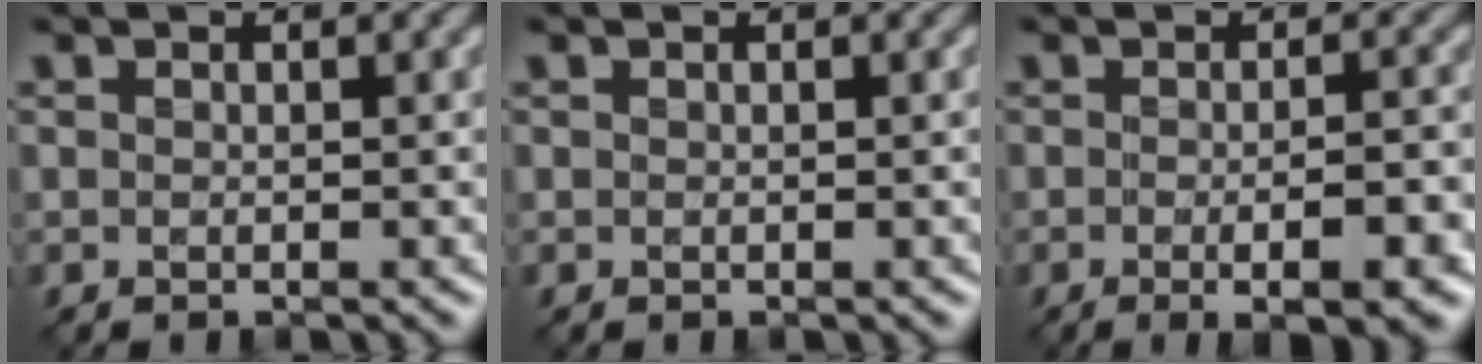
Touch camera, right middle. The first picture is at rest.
{"total": 0.0}
{"total": 5.1, "force": [-1.6, 1.3, 4.6], "torque": [-0.054, -0.003, -0.014]}